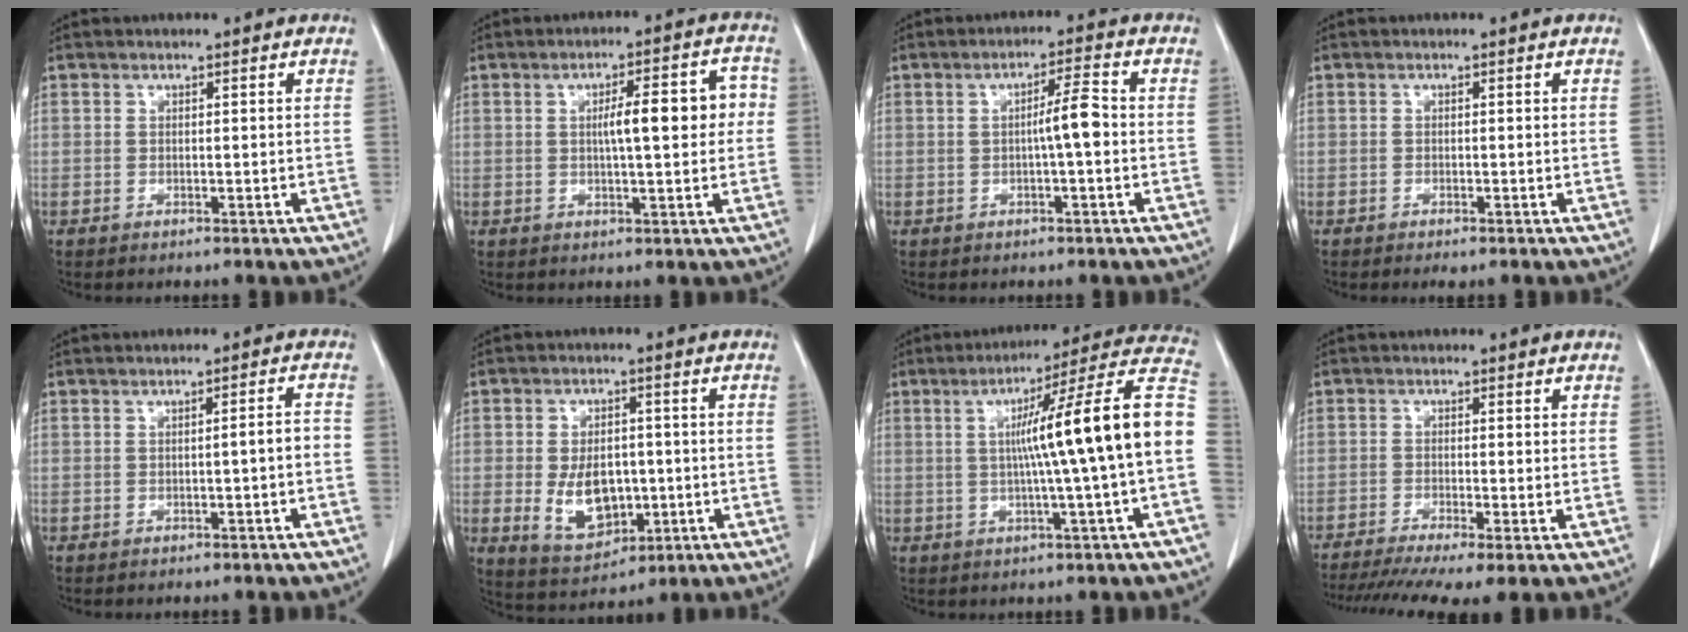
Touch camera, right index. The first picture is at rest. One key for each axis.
{"total": 8.2, "fx": 0.7, "fy": 1.7, "fz": 8.0, "tx": -0.114, "ty": 0.026, "tz": 0.011}
{"total": 4.2, "fx": -0.4, "fy": 0.1, "fz": 4.2, "tx": -0.067, "ty": 0.007, "tz": -0.007}
{"total": 1.0, "fx": -0.7, "fy": 0.2, "fz": 0.6, "tx": -0.012, "ty": -0.003, "tz": -0.008}
{"total": 2.1, "fx": -0.8, "fy": 0.1, "fz": 2.0, "tx": -0.025, "ty": 0.003, "tz": -0.013}
{"total": 9.3, "fx": -1.4, "fy": 5.8, "fz": 7.1, "tx": -0.135, "ty": -0.001, "tz": -0.008}
{"total": 17.3, "fx": 0.3, "fy": -1.3, "fz": 17.3, "tx": -0.238, "ty": 0.030, "tz": -0.006}
{"total": 10.3, "fx": -7.3, "fy": 1.2, "fz": 7.3, "tx": -0.124, "ty": -0.014, "tz": -0.118}